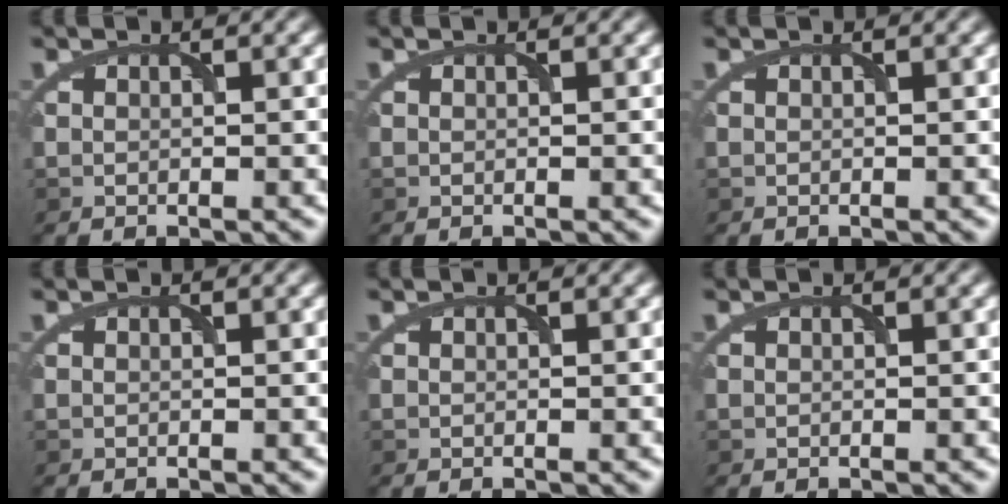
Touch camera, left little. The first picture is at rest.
{"total": 0.0}
{"total": 0.0}
{"total": 0.0}
{"total": 0.0}
{"total": 0.0}